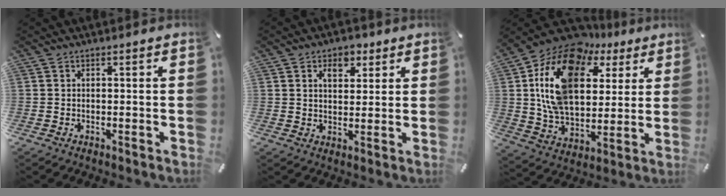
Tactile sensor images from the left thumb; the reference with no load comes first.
{"total": 5.5, "force": [2.8, 3.9, 2.6], "torque": [-0.018, -0.010, 0.040]}
{"total": 20.1, "force": [7.6, 13.2, 13.0], "torque": [-0.273, -0.038, 0.133]}